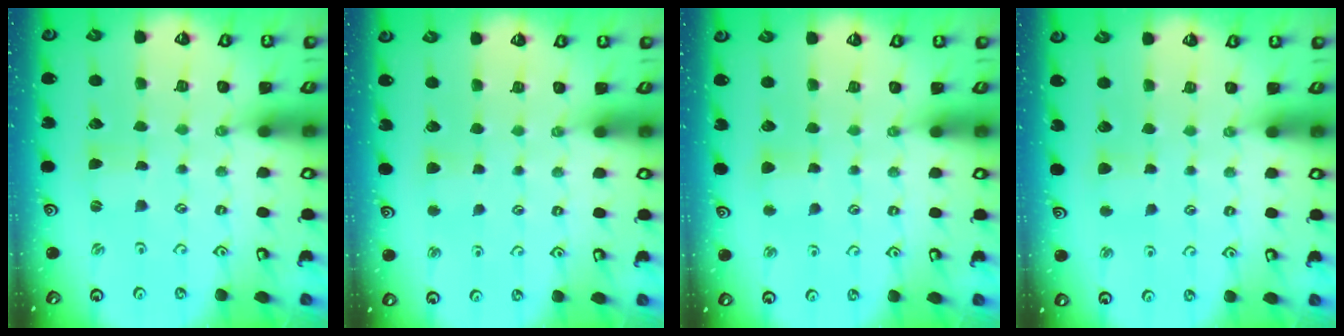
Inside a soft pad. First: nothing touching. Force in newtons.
{"total": 2.8, "press": 2.7, "slide": 0.5}
{"total": 4.7, "press": 4.7, "slide": 0.5}
{"total": 3.2, "press": 3.2, "slide": 0.4}